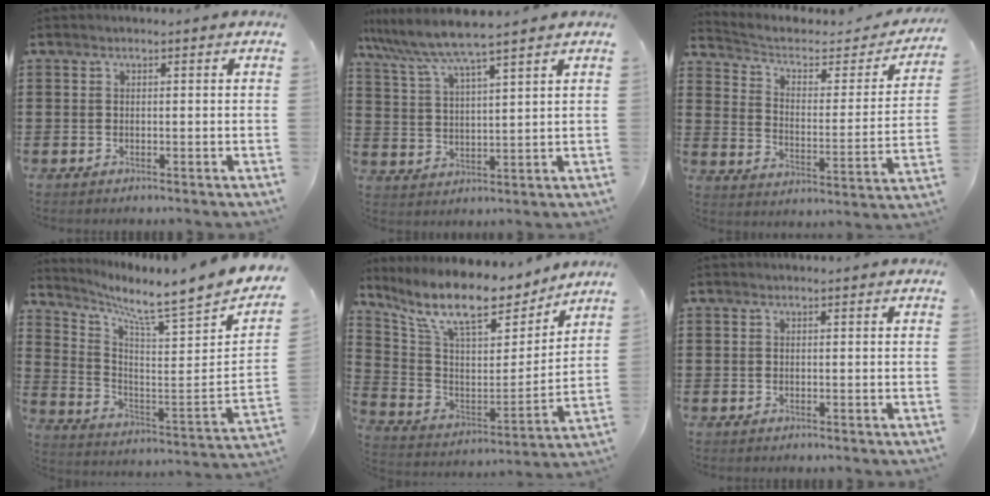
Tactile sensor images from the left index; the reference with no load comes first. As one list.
[{"total": 6.2, "force": [5.4, -0.3, 3.1], "torque": [-0.082, -0.030, 0.090]}, {"total": 3.8, "force": [2.5, 2.0, 2.2], "torque": [-0.058, -0.016, 0.035]}, {"total": 5.3, "force": [4.8, -0.5, 2.2], "torque": [-0.059, -0.073, 0.065]}, {"total": 12.4, "force": [9.8, 3.2, 6.9], "torque": [-0.167, -0.060, 0.166]}, {"total": 0.0}]